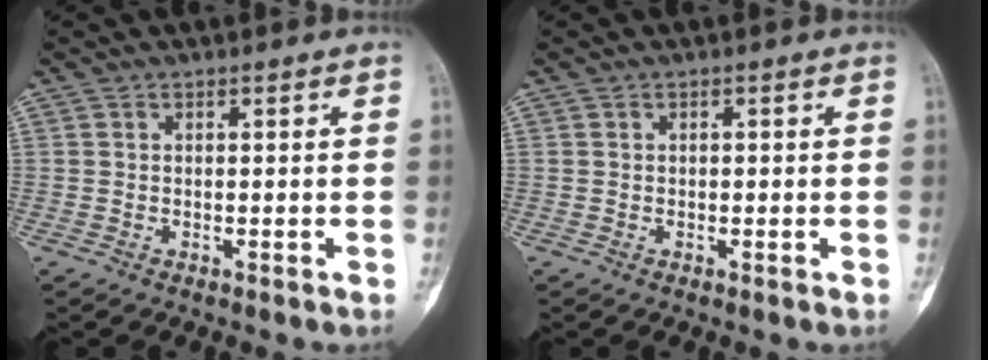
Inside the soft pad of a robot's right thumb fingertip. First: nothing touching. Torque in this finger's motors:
{"motor_torque": [-0.11, -0.59, -0.01, 0.40, -0.06]}